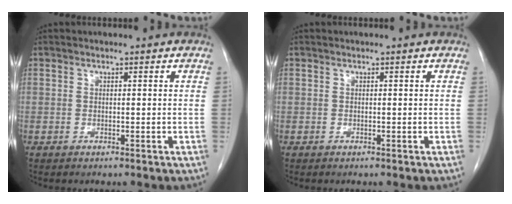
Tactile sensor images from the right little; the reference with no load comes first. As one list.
[{"total": 0.0}]